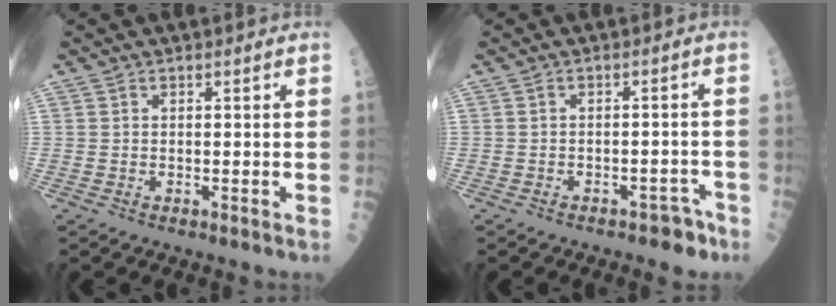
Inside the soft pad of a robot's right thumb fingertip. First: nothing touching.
{"total": 3.8, "force": [-2.7, 2.0, 1.8], "torque": [-0.005, 0.030, -0.029]}